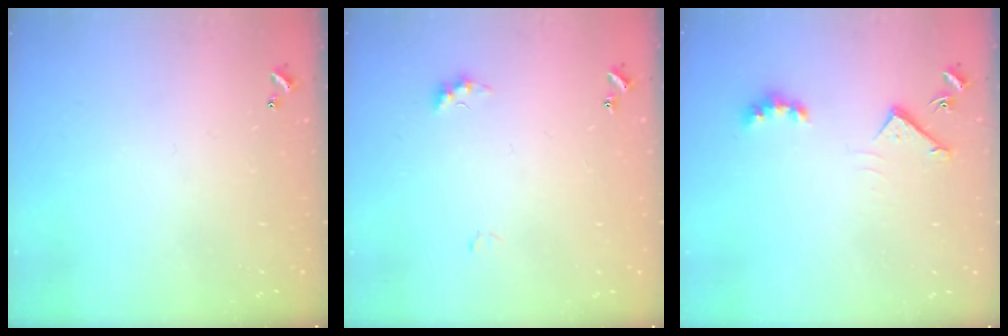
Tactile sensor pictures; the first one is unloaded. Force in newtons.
{"total": 4.9, "press": 4.8, "slide": 0.7}
{"total": 4.9, "press": 4.9, "slide": 0.7}